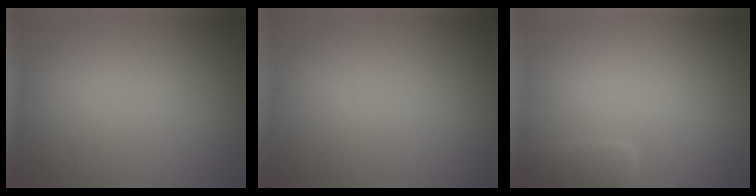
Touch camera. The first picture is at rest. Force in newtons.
{"total": 0.0}
{"total": 1.9, "press": 1.9, "slide": 0.1}